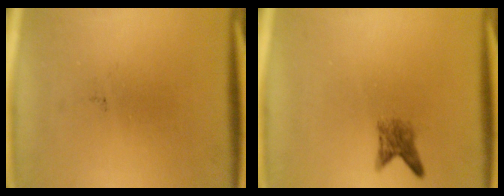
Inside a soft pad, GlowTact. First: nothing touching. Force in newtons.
{"total": 2.3}